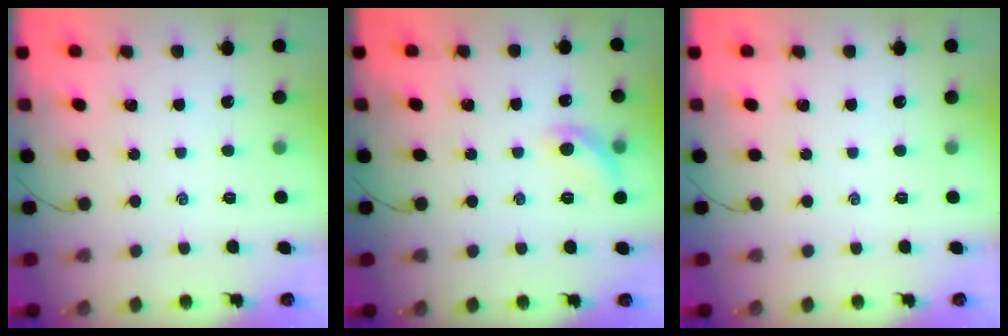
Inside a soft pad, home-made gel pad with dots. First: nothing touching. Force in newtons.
{"total": 8.1, "press": 8.1, "slide": 0.7}
{"total": 0.0}